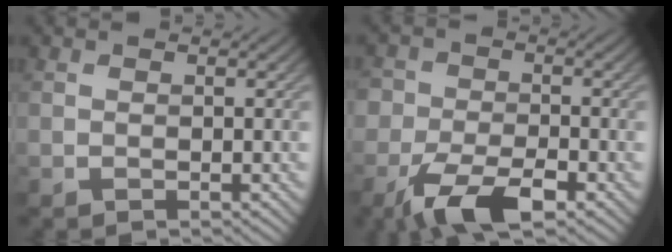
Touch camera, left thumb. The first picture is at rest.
{"total": 8.1, "force": [-4.5, 4.1, 5.3], "torque": [-0.102, -0.003, -0.087]}